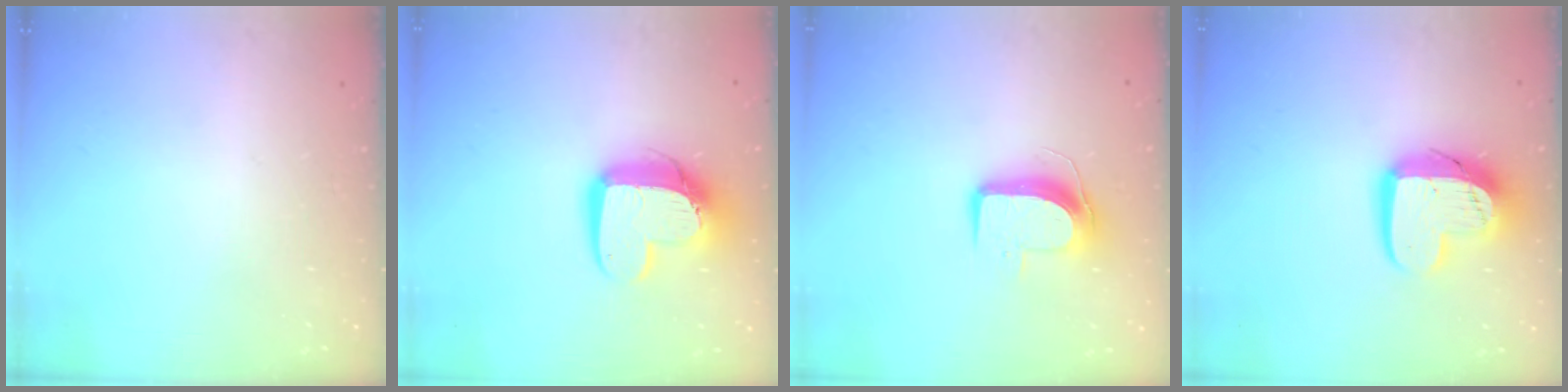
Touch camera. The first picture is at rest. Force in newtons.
{"total": 13.7, "press": 13.7, "slide": 1.2}
{"total": 10.6, "press": 10.6, "slide": 0.8}
{"total": 14.4, "press": 14.3, "slide": 1.4}